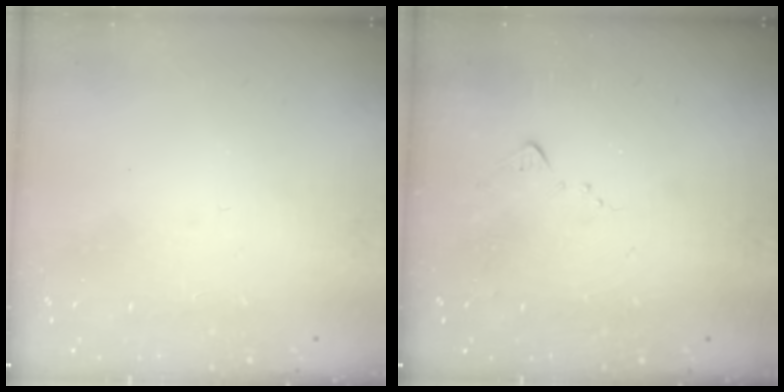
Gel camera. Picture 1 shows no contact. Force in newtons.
{"total": 5.4, "press": 5.4, "slide": 0.7}